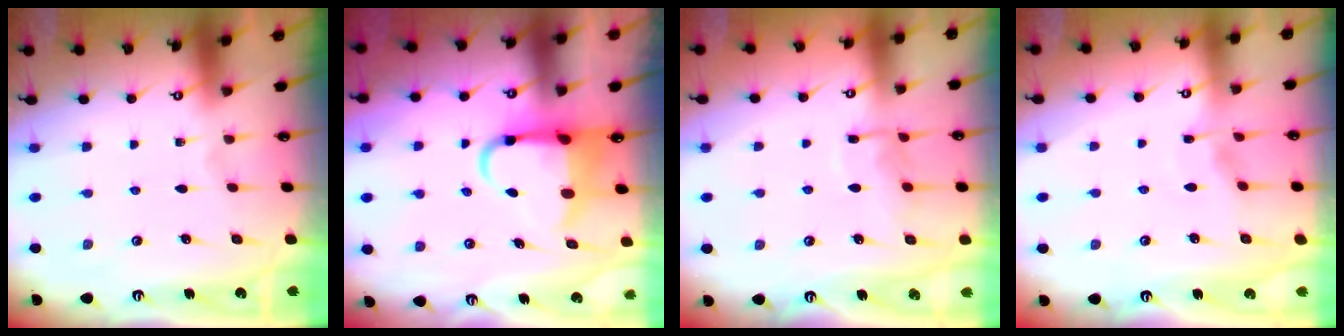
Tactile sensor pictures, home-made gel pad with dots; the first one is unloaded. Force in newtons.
{"total": 7.3, "press": 7.2, "slide": 1.3}
{"total": 7.2, "press": 7.2, "slide": 0.6}
{"total": 2.9, "press": 2.9, "slide": 0.5}